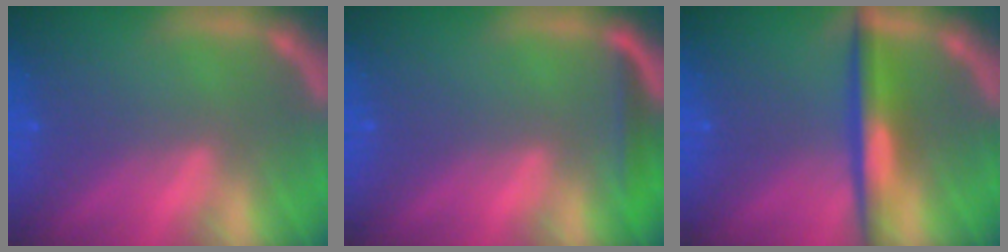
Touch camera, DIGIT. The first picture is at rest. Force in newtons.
{"total": 1.9}
{"total": 4.5}